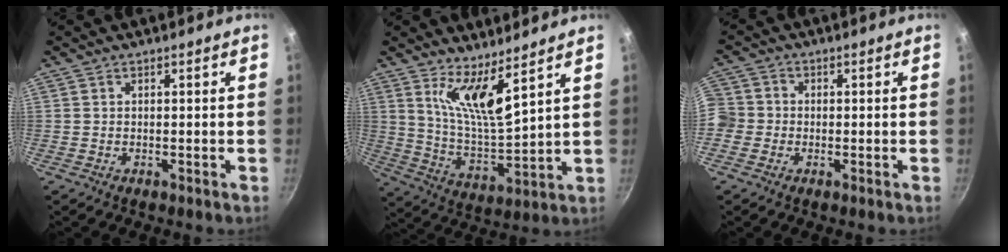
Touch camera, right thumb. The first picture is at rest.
{"total": 10.8, "force": [6.7, 2.1, 8.1], "torque": [-0.143, -0.075, 0.135]}
{"total": 7.0, "force": [-1.5, 6.4, 2.4], "torque": [-0.048, 0.023, -0.042]}